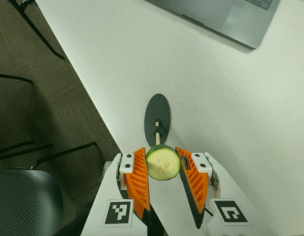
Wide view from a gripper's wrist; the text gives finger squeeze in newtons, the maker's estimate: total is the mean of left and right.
{"total": 9.4, "left": 9.1, "right": 9.8}